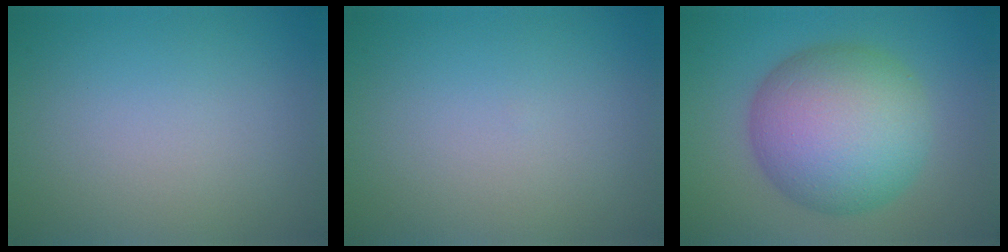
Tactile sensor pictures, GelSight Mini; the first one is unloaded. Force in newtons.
{"total": 0.0}
{"total": 11.3, "press": 11.3, "slide": 0.4}